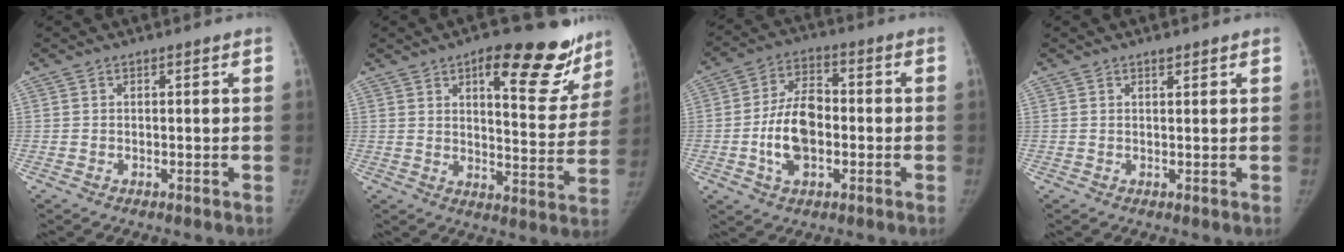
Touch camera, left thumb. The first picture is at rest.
{"total": 19.4, "force": [11.8, 7.3, 13.6], "torque": [-0.113, -0.059, 0.156]}
{"total": 11.1, "force": [-2.1, 6.8, 8.5], "torque": [-0.137, 0.020, -0.041]}
{"total": 1.2, "force": [0.9, 0.4, 0.6], "torque": [-0.004, -0.005, 0.014]}